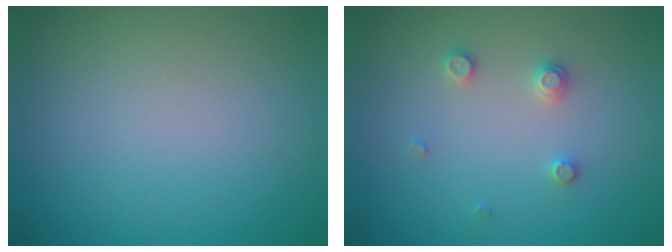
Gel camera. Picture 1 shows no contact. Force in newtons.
{"total": 1.5, "press": 1.5, "slide": 0.2}